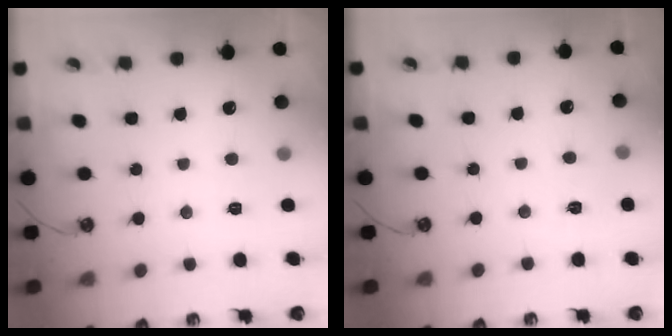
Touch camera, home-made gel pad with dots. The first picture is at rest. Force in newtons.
{"total": 3.9, "press": 3.9, "slide": 0.5}